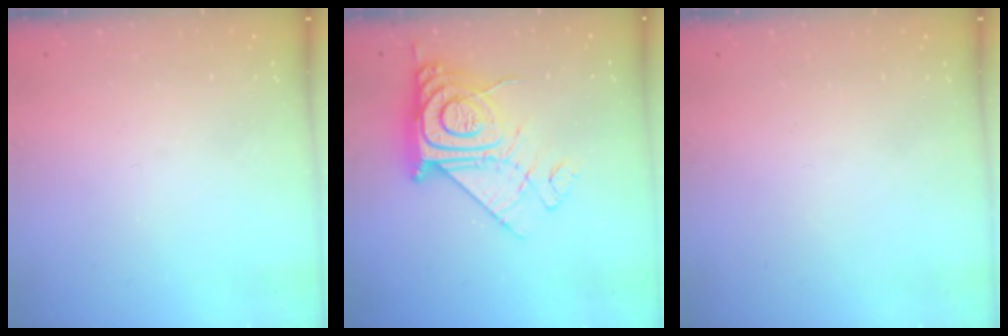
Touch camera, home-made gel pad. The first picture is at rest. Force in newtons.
{"total": 16.0, "press": 15.9, "slide": 1.3}
{"total": 1.5, "press": 1.5, "slide": 0.1}